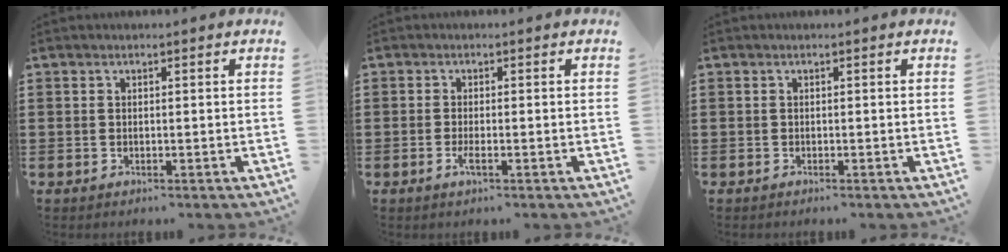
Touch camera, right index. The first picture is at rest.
{"total": 1.8, "force": [-0.9, 0.3, 1.5], "torque": [-0.032, -0.005, -0.018]}
{"total": 0.6, "force": [-0.6, -0.1, -0.1], "torque": [0.001, -0.003, -0.011]}